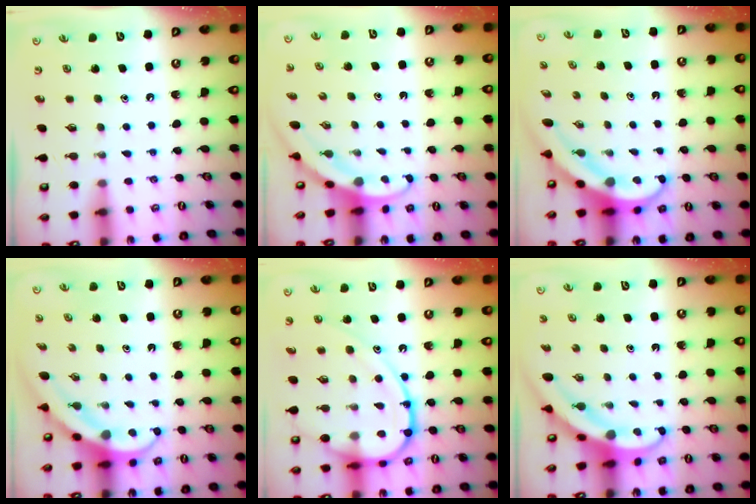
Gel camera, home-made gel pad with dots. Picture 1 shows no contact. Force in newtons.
{"total": 2.8, "press": 2.8, "slide": 0.1}
{"total": 5.3, "press": 5.3, "slide": 0.5}
{"total": 4.0, "press": 4.0, "slide": 0.4}
{"total": 16.5, "press": 16.4, "slide": 2.0}
{"total": 3.9, "press": 3.8, "slide": 0.6}